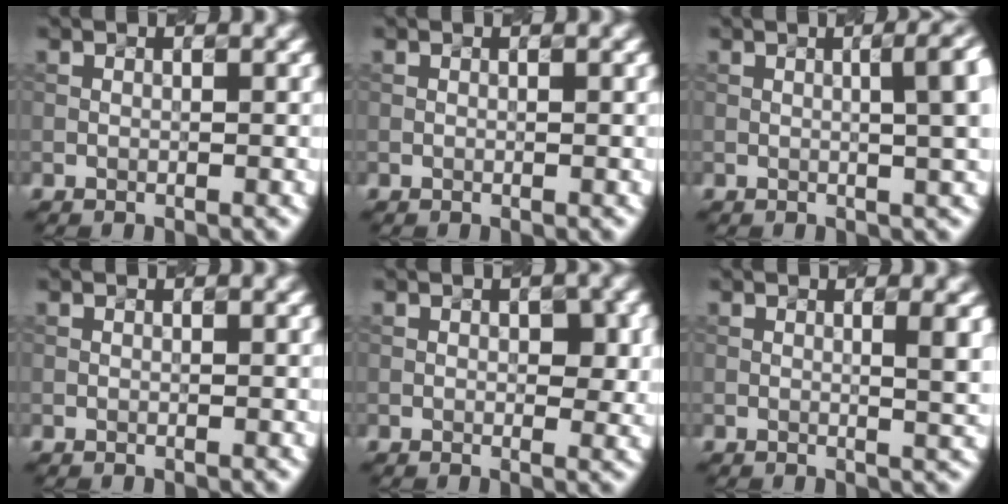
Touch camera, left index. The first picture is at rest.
{"total": 0.0}
{"total": 5.9, "force": [0.9, 2.0, 5.5], "torque": [-0.034, 0.023, 0.013]}
{"total": 0.0}
{"total": 2.4, "force": [0.2, 1.2, 2.1], "torque": [-0.025, -0.001, 0.010]}
{"total": 2.9, "force": [0.5, 0.9, 2.7], "torque": [-0.027, 0.002, 0.010]}